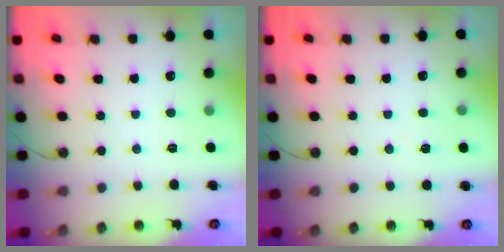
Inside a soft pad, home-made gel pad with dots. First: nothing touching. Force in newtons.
{"total": 5.4, "press": 3.6, "slide": 4.0}